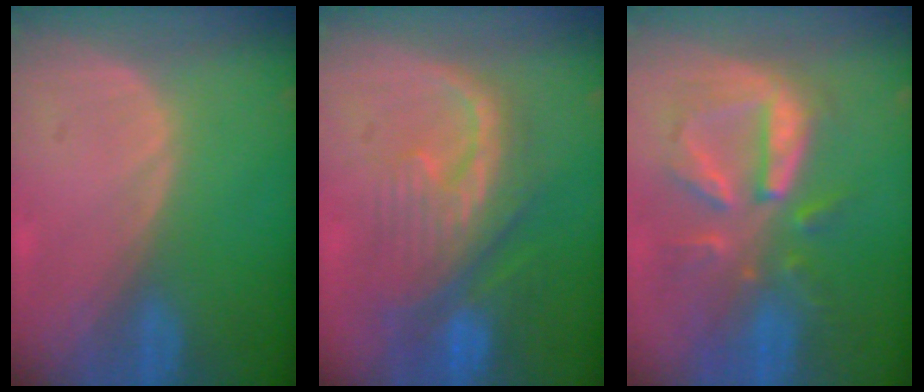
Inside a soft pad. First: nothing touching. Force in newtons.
{"total": 9.9, "press": 9.2, "slide": 3.7}
{"total": 9.9, "press": 9.0, "slide": 4.1}